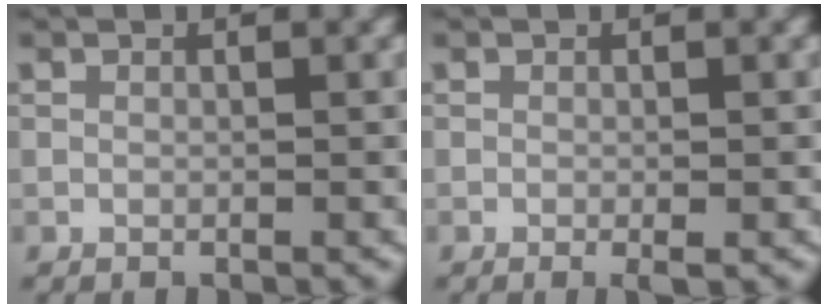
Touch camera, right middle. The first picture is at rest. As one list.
[{"total": 1.1, "force": [-0.4, 0.1, 1.0], "torque": [-0.015, -0.005, -0.007]}]